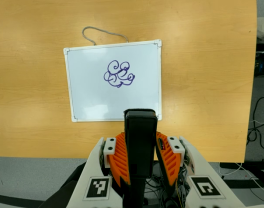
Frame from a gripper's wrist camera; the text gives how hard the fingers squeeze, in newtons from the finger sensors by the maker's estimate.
{"total": 5.9, "left": 3.8, "right": 7.9}